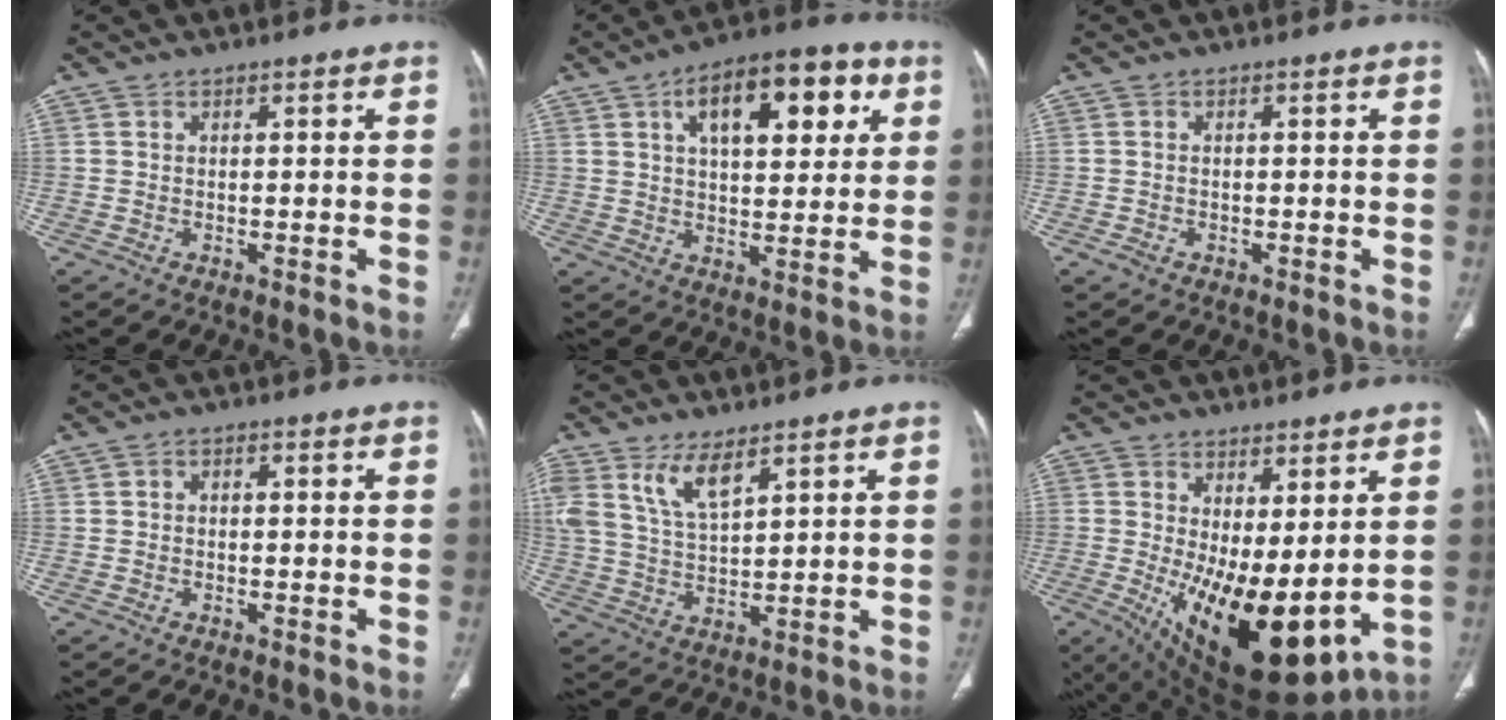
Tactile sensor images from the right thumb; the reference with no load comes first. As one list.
[{"total": 16.7, "force": [6.4, 7.9, 13.2], "torque": [-0.153, 0.003, 0.094]}, {"total": 1.1, "force": [-0.6, 0.8, 0.5], "torque": [-0.010, 0.005, -0.009]}, {"total": 0.9, "force": [-0.1, 0.7, 0.5], "torque": [-0.003, 0.003, -0.007]}, {"total": 7.8, "force": [4.9, 2.9, 5.3], "torque": [-0.105, -0.021, 0.106]}, {"total": 17.6, "force": [-0.6, 7.5, 15.9], "torque": [-0.260, -0.036, 0.018]}]